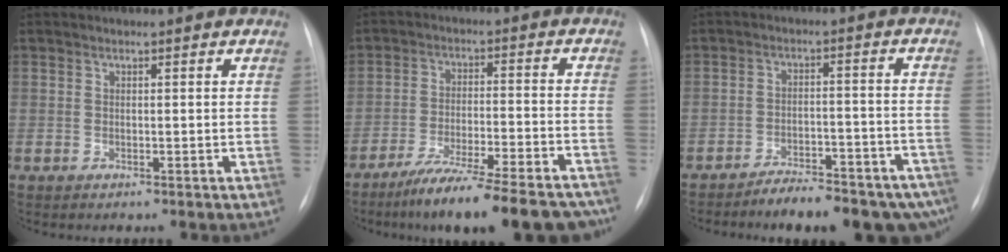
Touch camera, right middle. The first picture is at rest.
{"total": 19.4, "force": [-16.4, 2.3, 10.1], "torque": [-0.111, -0.004, -0.242]}
{"total": 14.5, "force": [-12.2, 4.0, 6.7], "torque": [-0.041, 0.034, -0.162]}